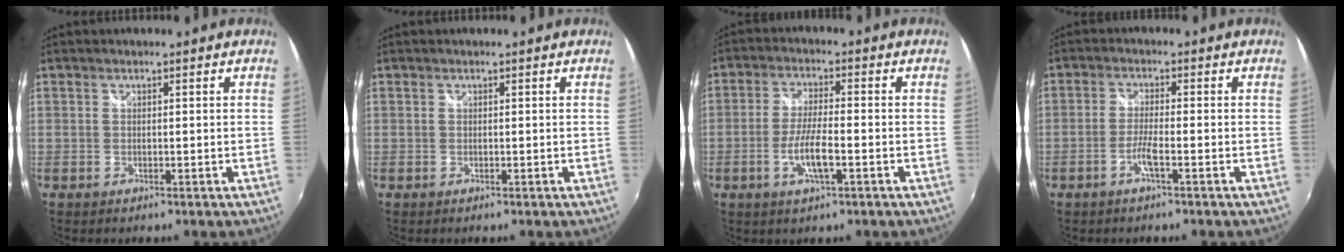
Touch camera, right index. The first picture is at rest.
{"total": 0.0}
{"total": 7.0, "force": [-2.5, 1.3, 6.4], "torque": [-0.128, -0.006, -0.048]}
{"total": 3.4, "force": [-1.8, -0.1, 2.9], "torque": [-0.064, -0.002, -0.036]}